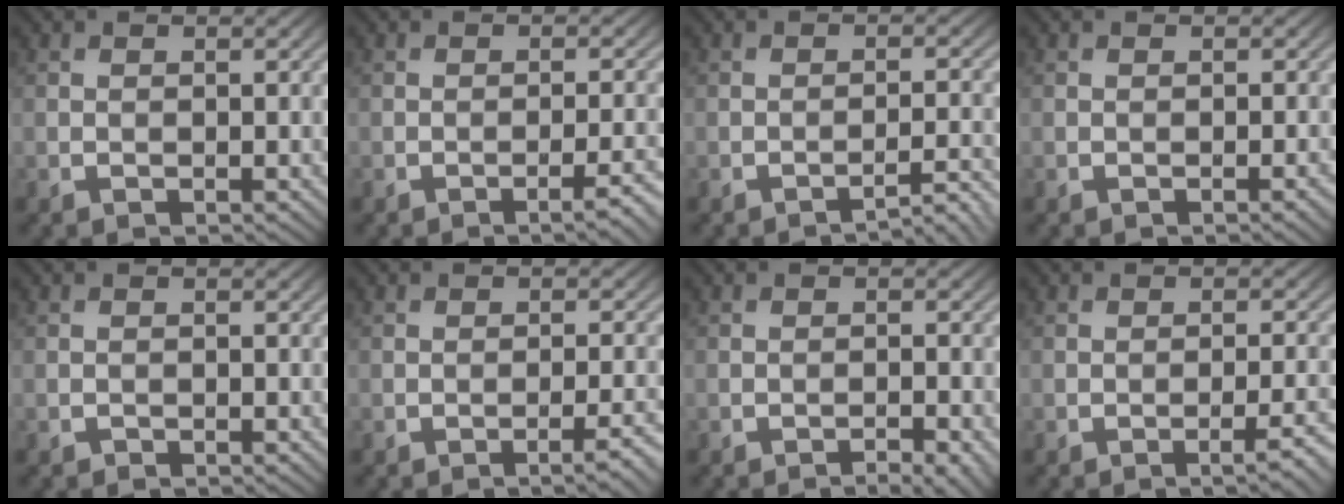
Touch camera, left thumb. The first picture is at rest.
{"total": 2.3, "force": [-1.7, -0.4, 1.5], "torque": [-0.025, 0.006, -0.025]}
{"total": 2.6, "force": [-2.4, -0.7, 0.6], "torque": [-0.007, 0.013, -0.034]}
{"total": 0.7, "force": [-0.6, -0.1, 0.4], "torque": [-0.005, 0.004, -0.012]}
{"total": 0.6, "force": [-0.6, -0.2, -0.2], "torque": [0.005, 0.001, -0.012]}
{"total": 2.3, "force": [-1.7, -0.4, 1.5], "torque": [-0.025, 0.006, -0.025]}
{"total": 2.5, "force": [-1.9, 0.3, 1.6], "torque": [-0.022, 0.006, -0.028]}
{"total": 2.5, "force": [-1.7, -0.3, 1.8], "torque": [-0.030, 0.006, -0.025]}